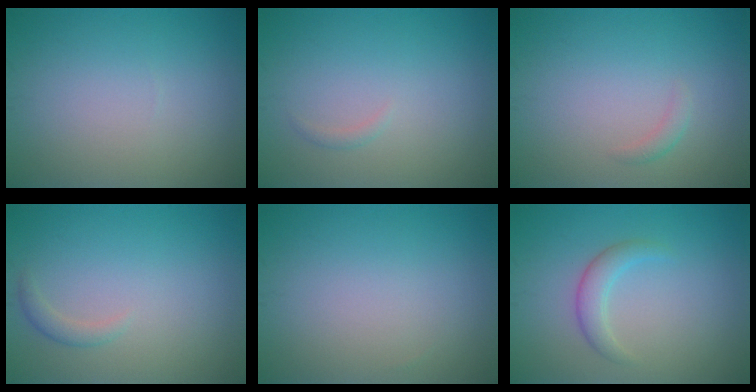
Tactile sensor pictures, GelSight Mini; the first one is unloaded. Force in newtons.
{"total": 0.5, "press": 0.5, "slide": 0.0}
{"total": 0.9, "press": 0.9, "slide": 0.0}
{"total": 1.1, "press": 1.1, "slide": 0.1}
{"total": 0.0}
{"total": 2.1, "press": 2.1, "slide": 0.1}